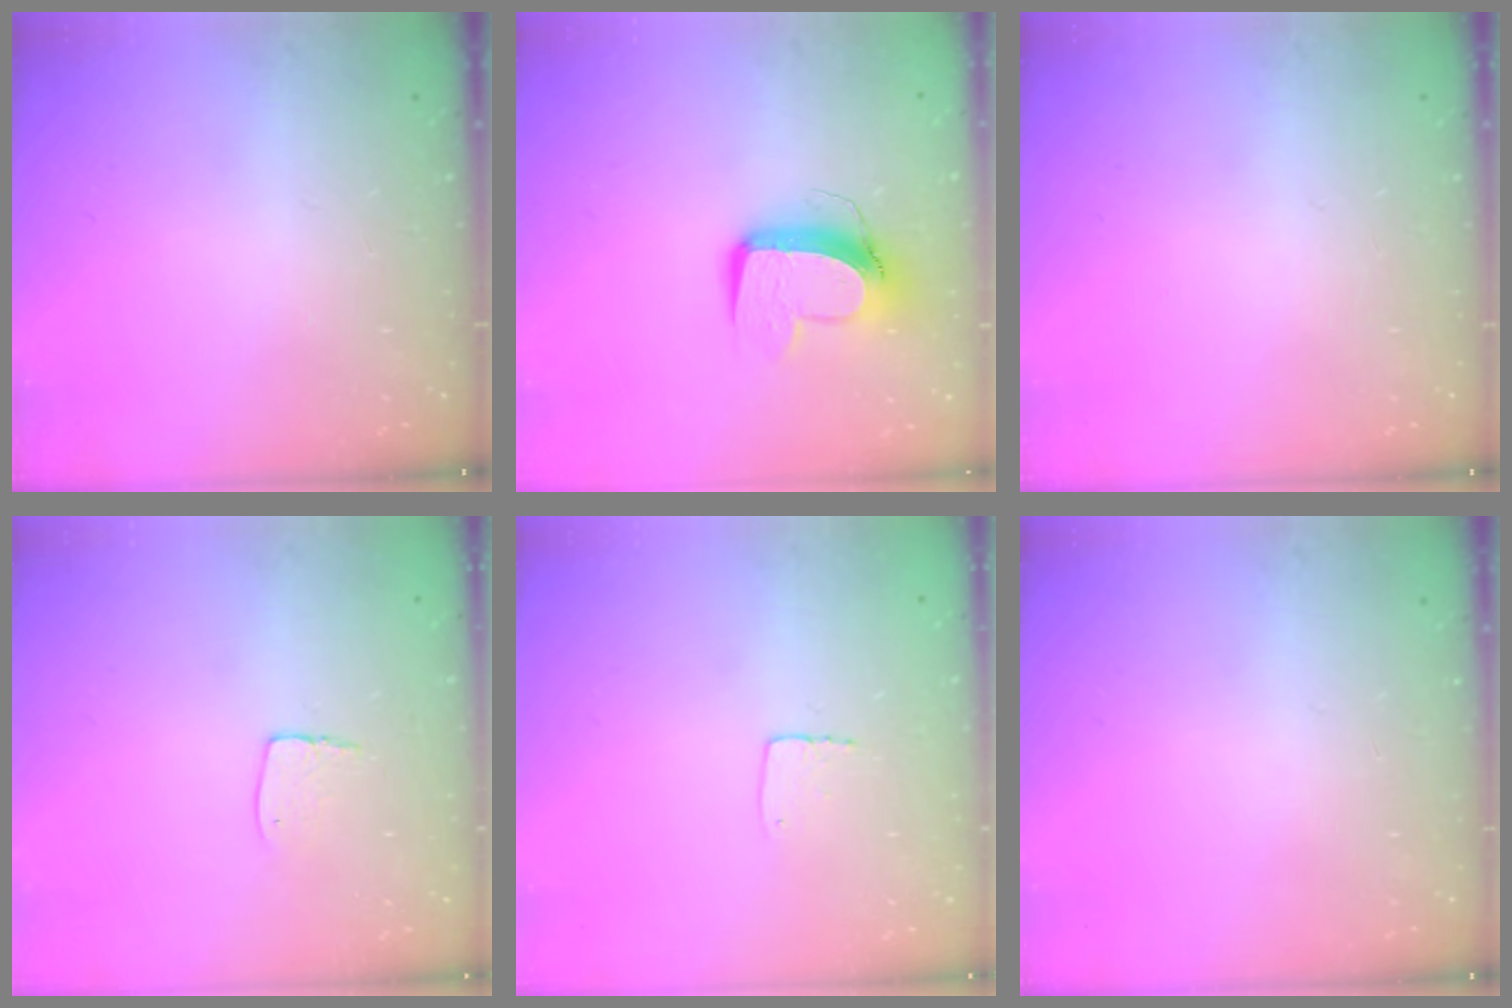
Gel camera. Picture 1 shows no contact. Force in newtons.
{"total": 11.4, "press": 11.3, "slide": 1.5}
{"total": 0.0}
{"total": 5.6, "press": 5.6, "slide": 0.4}
{"total": 4.0, "press": 4.0, "slide": 0.3}
{"total": 0.0}